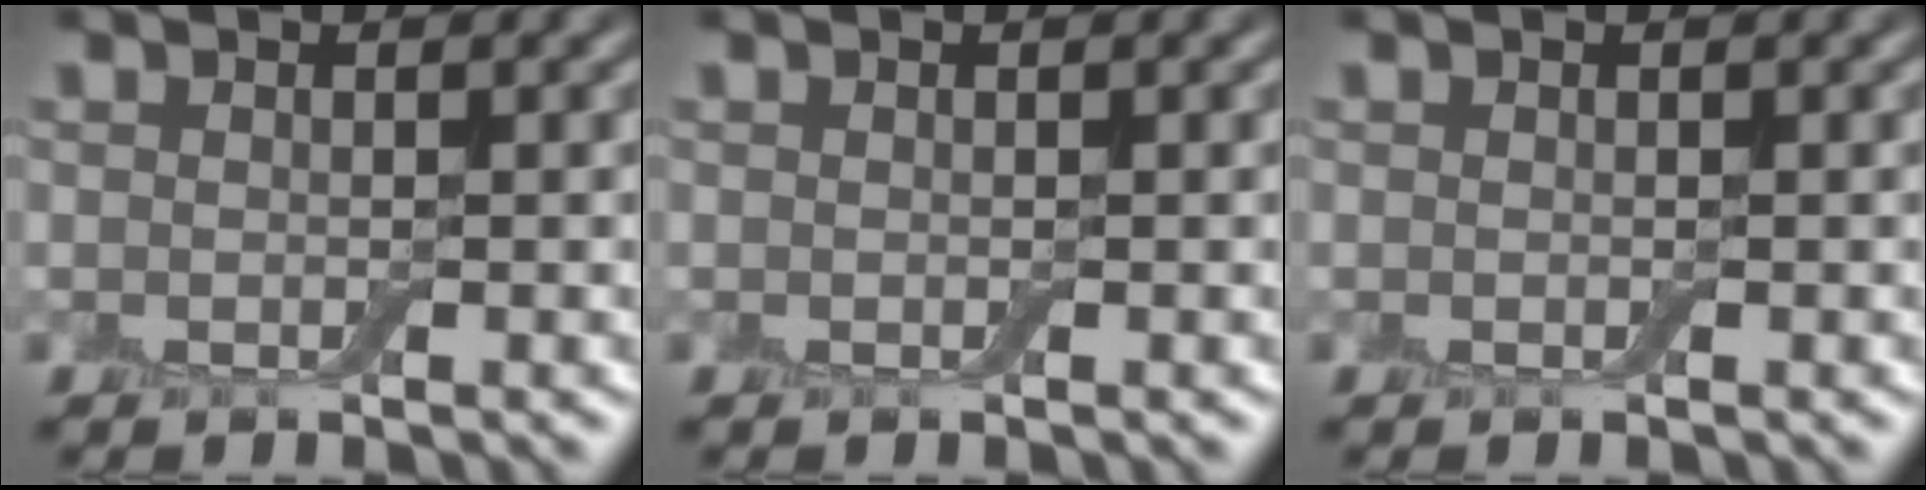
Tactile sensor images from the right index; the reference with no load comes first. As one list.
[{"total": 0.0}, {"total": 0.0}]